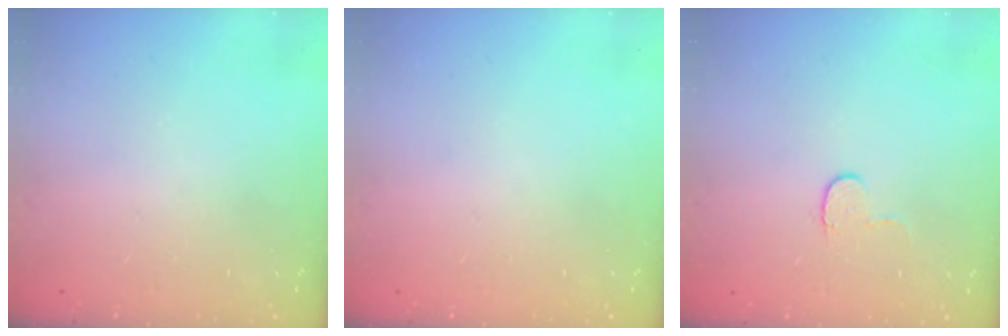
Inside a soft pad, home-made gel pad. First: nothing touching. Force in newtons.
{"total": 0.0}
{"total": 4.7, "press": 4.7, "slide": 0.5}